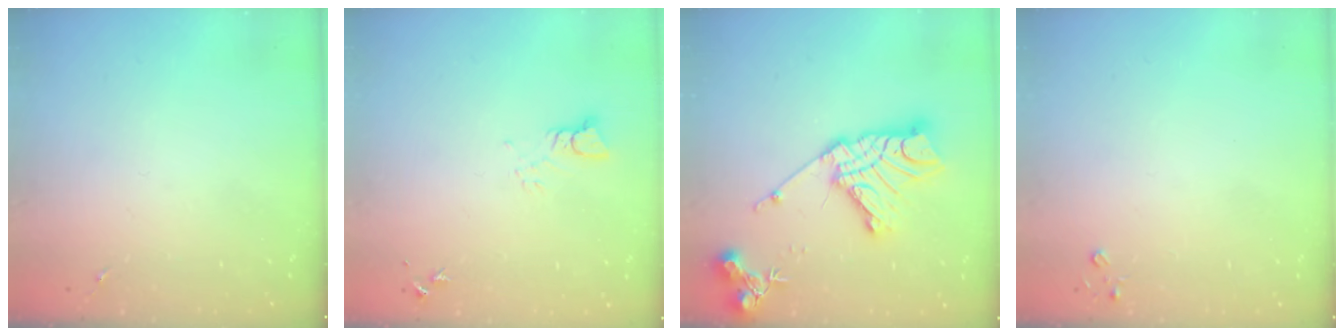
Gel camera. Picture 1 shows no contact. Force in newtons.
{"total": 3.4, "press": 3.4, "slide": 0.1}
{"total": 20.3, "press": 20.3, "slide": 1.8}
{"total": 2.3, "press": 2.3, "slide": 0.3}